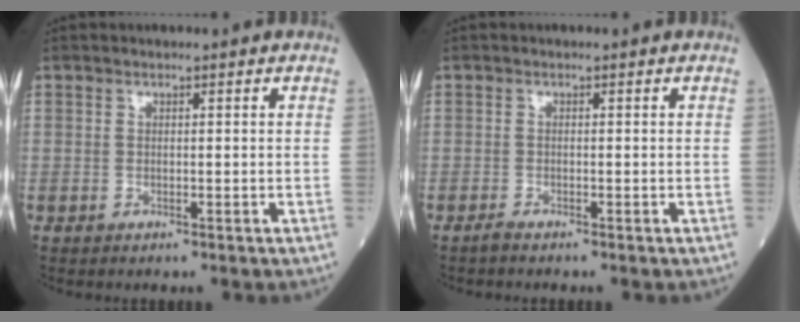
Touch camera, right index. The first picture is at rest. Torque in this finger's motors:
{"motor_torque": [-0.03, -0.04, 0.01, 0.02]}